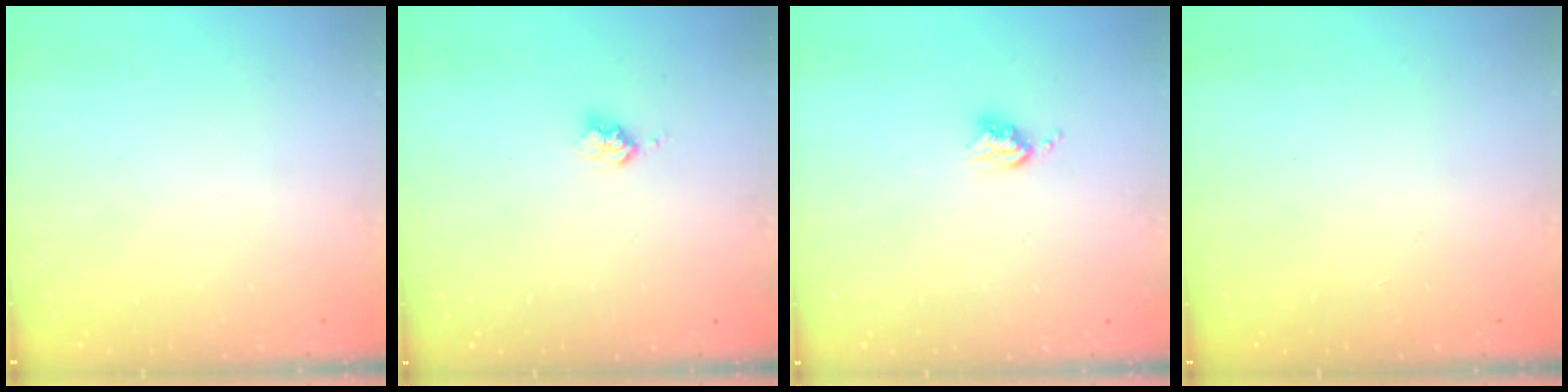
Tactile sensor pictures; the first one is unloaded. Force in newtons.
{"total": 2.5, "press": 2.5, "slide": 0.3}
{"total": 3.9, "press": 3.9, "slide": 0.5}
{"total": 1.1, "press": 1.1, "slide": 0.1}